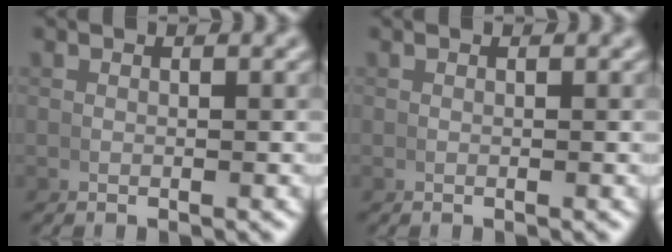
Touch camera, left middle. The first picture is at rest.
{"total": 0.0}